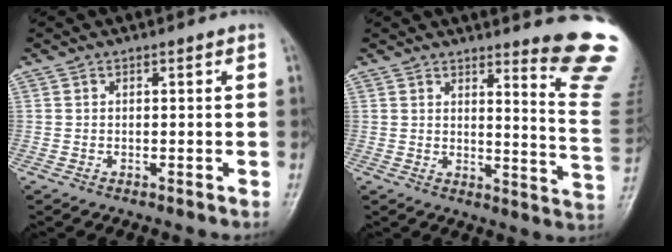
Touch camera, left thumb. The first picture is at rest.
{"total": 15.3, "force": [11.3, 0.7, 10.3], "torque": [-0.108, -0.119, 0.136]}